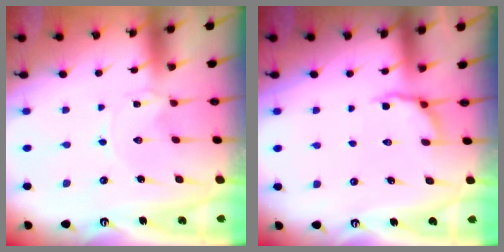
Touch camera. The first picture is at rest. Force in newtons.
{"total": 3.3, "press": 2.5, "slide": 2.2}